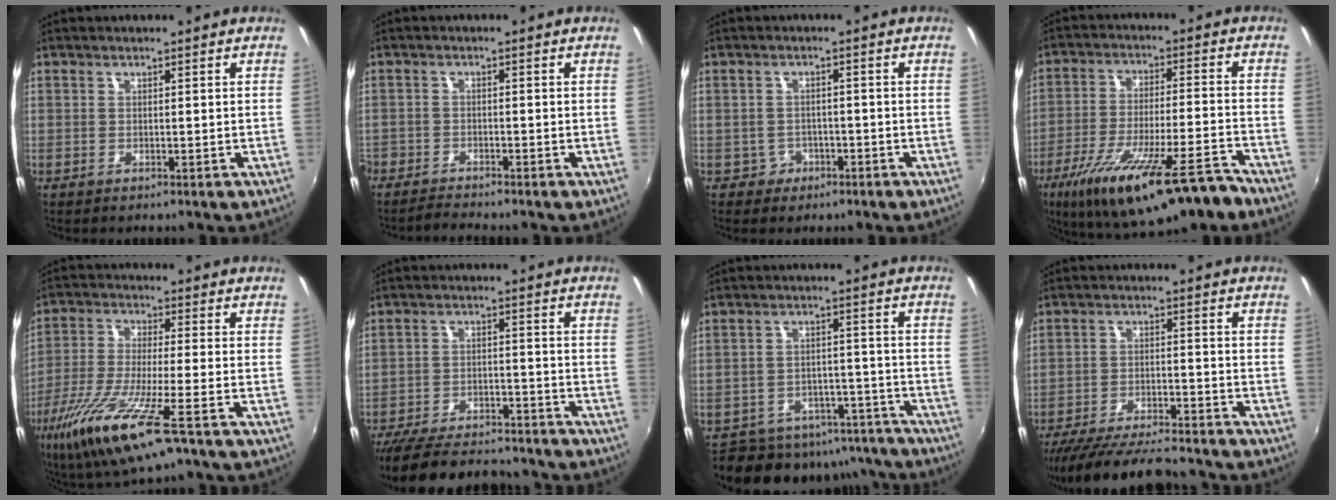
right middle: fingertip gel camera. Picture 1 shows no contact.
{"total": 2.8, "force": [-2.8, 0.2, 0.1], "torque": [-0.018, -0.010, -0.061]}
{"total": 4.3, "force": [-2.5, 3.4, 0.2], "torque": [-0.013, 0.012, -0.037]}
{"total": 20.9, "force": [-14.3, 4.4, 14.5], "torque": [-0.259, -0.047, -0.224]}
{"total": 16.0, "force": [-8.6, 2.1, 13.3], "torque": [-0.274, -0.050, -0.165]}
{"total": 19.2, "force": [-16.8, 4.9, 7.8], "torque": [-0.166, -0.019, -0.248]}
{"total": 14.1, "force": [-12.5, 5.6, 3.1], "torque": [-0.059, 0.023, -0.158]}
{"total": 17.8, "force": [-15.8, 3.1, 7.6], "torque": [-0.156, -0.022, -0.244]}